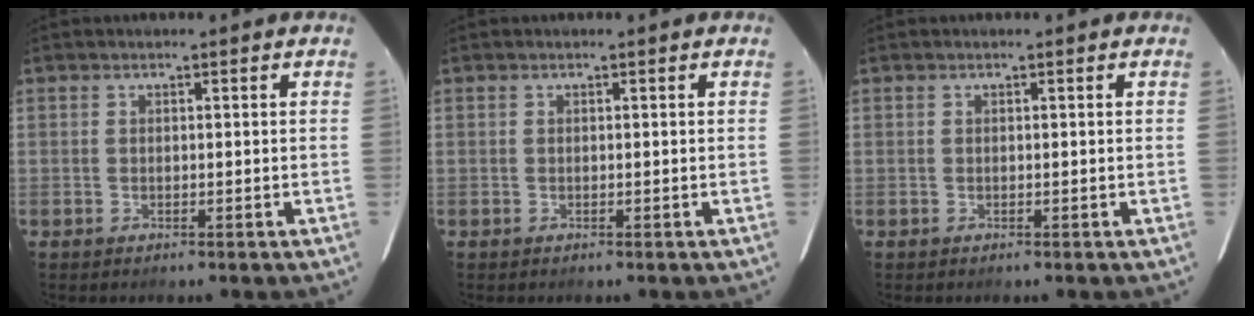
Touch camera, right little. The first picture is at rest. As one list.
[{"total": 0.0}, {"total": 0.0}]